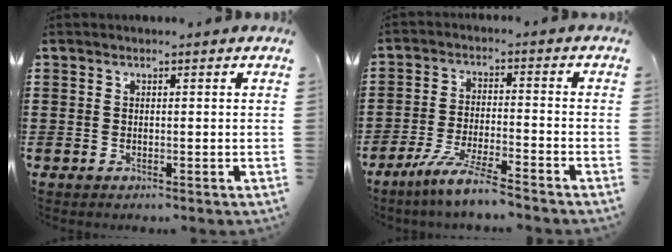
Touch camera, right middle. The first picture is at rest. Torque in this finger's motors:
{"motor_torque": [1.43, -0.71, 0.58, 0.16]}